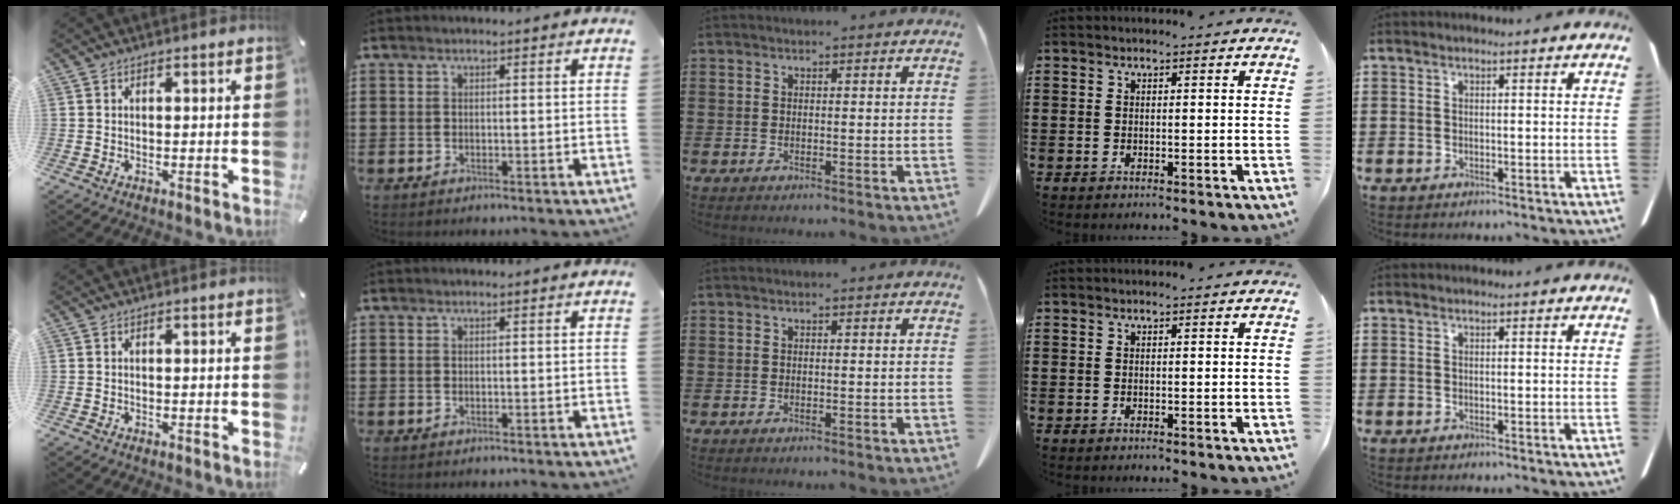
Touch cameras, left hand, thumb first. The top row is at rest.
{}